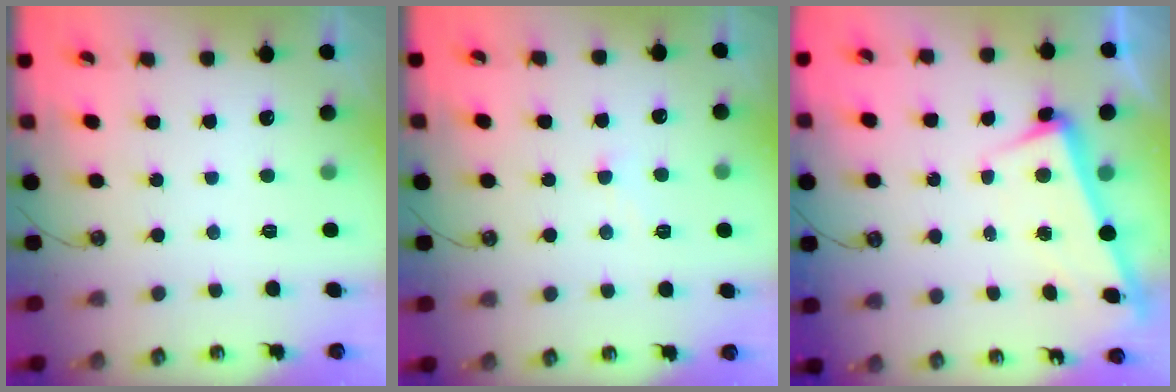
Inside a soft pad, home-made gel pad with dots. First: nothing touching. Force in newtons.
{"total": 2.6, "press": 2.5, "slide": 0.6}
{"total": 3.2, "press": 3.0, "slide": 1.1}